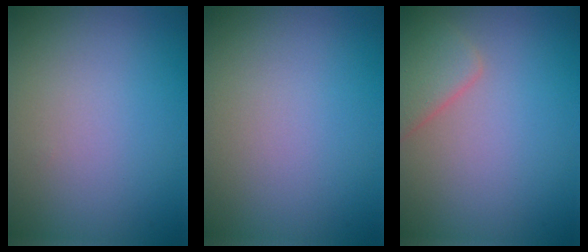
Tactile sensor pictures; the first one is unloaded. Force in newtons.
{"total": 0.0}
{"total": 2.8, "press": 2.8, "slide": 0.3}